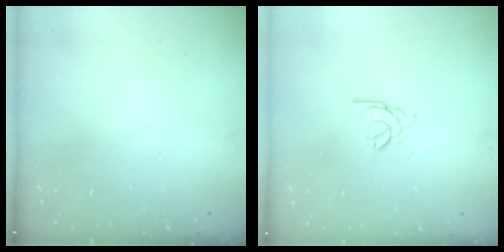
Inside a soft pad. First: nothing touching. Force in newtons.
{"total": 2.3, "press": 2.3, "slide": 0.5}